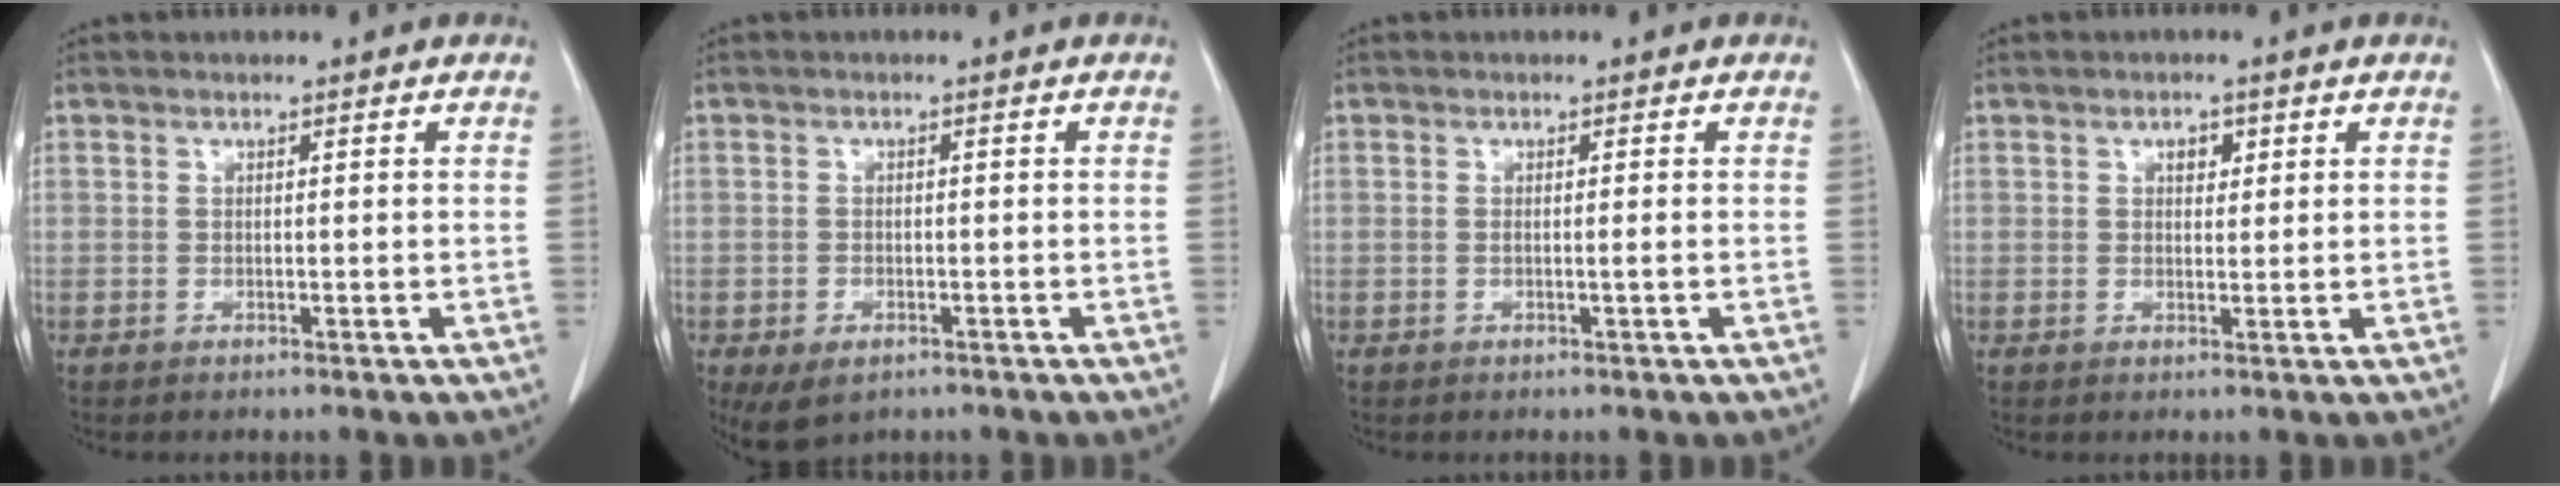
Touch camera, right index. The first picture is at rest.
{"total": 4.3, "force": [-2.5, 2.5, 2.4], "torque": [-0.047, -0.007, -0.031]}
{"total": 0.8, "force": [-0.2, -0.2, 0.7], "torque": [-0.013, 0.000, -0.003]}
{"total": 1.9, "force": [0.8, 1.2, 1.3], "torque": [-0.018, 0.001, 0.012]}